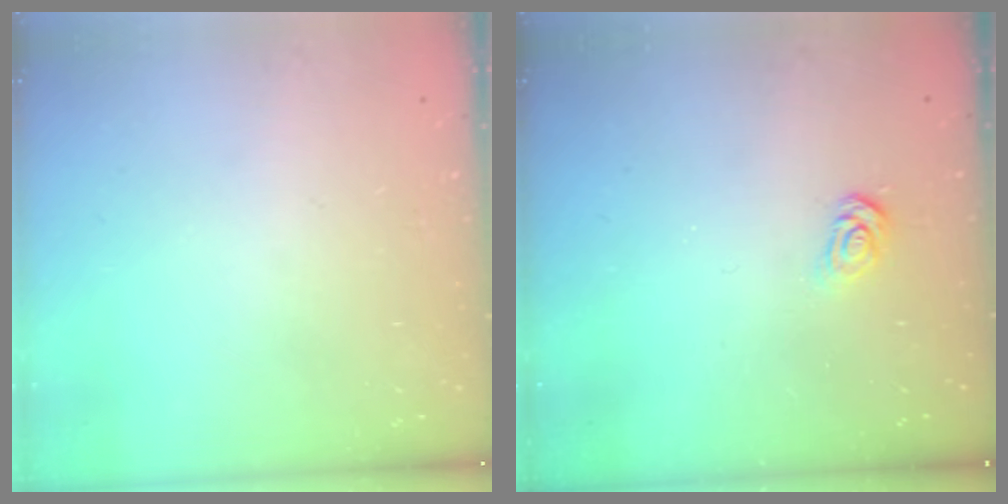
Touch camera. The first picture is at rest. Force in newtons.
{"total": 3.9, "press": 3.9, "slide": 0.4}